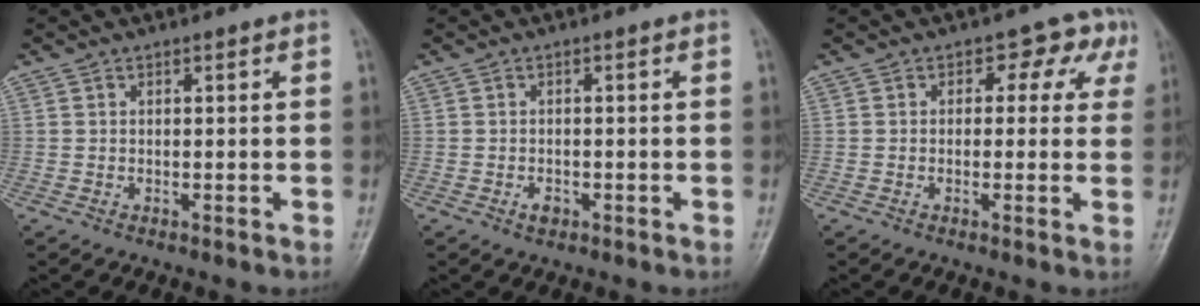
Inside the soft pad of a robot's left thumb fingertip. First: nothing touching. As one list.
[{"total": 1.5, "force": [-0.9, 0.9, 0.7], "torque": [-0.012, 0.005, -0.015]}, {"total": 5.3, "force": [1.6, 3.8, 3.2], "torque": [0.010, 0.005, 0.003]}]